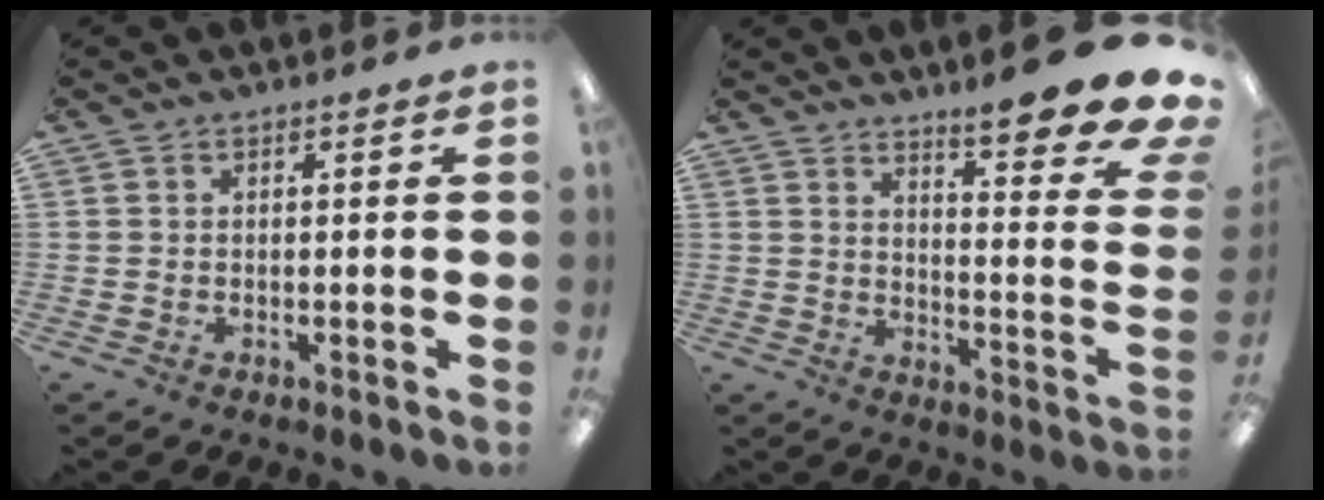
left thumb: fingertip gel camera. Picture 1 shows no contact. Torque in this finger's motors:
{"motor_torque": [0.46, 0.40, 1.16, -1.61, 0.11]}